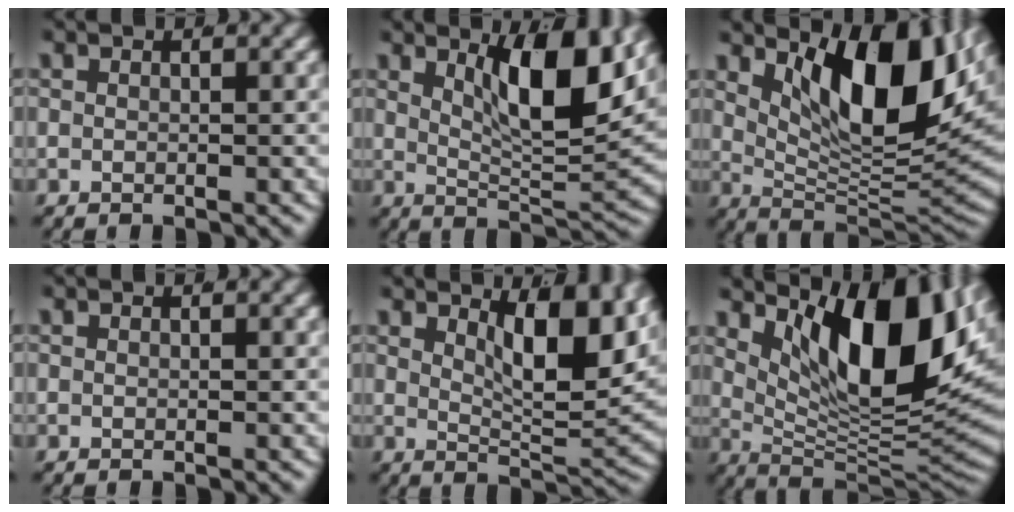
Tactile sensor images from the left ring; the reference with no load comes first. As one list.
[{"total": 8.4, "force": [3.6, 2.2, 7.3], "torque": [-0.115, -0.016, 0.065]}, {"total": 13.1, "force": [4.8, 5.3, 10.9], "torque": [-0.163, -0.002, 0.080]}, {"total": 0.0}, {"total": 7.8, "force": [3.6, 2.0, 6.6], "torque": [-0.090, -0.017, 0.064]}, {"total": 14.4, "force": [4.5, 5.7, 12.4], "torque": [-0.182, -0.001, 0.078]}]